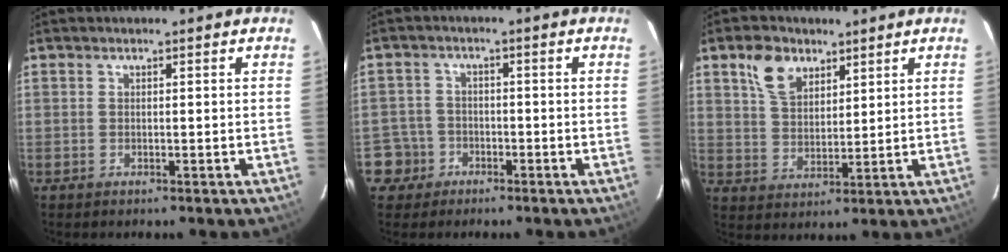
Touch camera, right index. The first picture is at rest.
{"total": 4.9, "force": [-2.3, 4.3, -0.2], "torque": [-0.001, 0.023, -0.044]}
{"total": 7.9, "force": [4.6, 4.9, 4.2], "torque": [-0.081, 0.016, 0.088]}